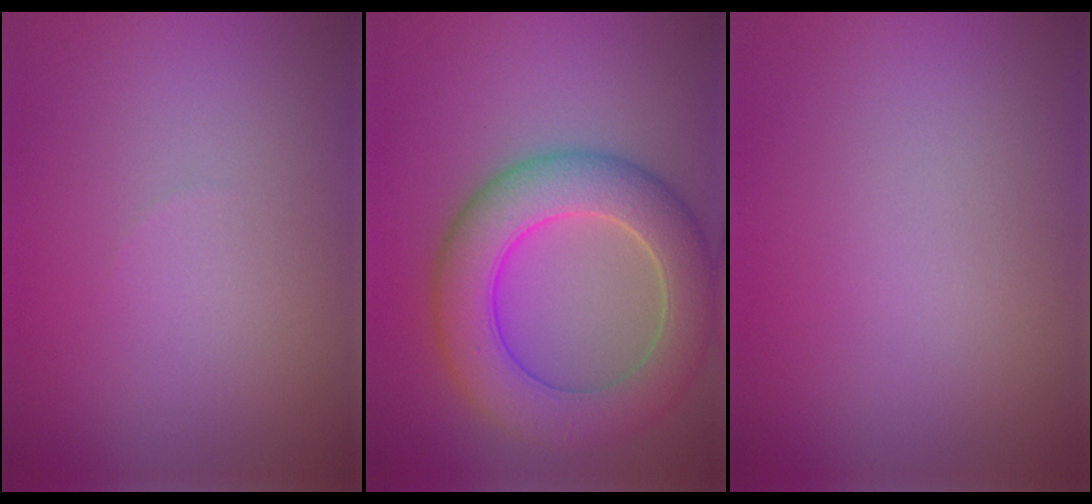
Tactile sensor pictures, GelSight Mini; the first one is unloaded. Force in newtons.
{"total": 8.2, "press": 8.2, "slide": 0.4}
{"total": 0.0}